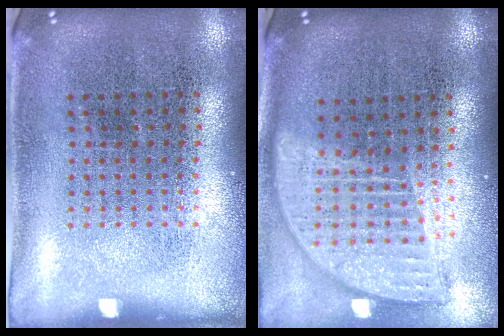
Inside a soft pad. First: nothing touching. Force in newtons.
{"total": 1.8, "press": 1.5, "slide": 1.1}